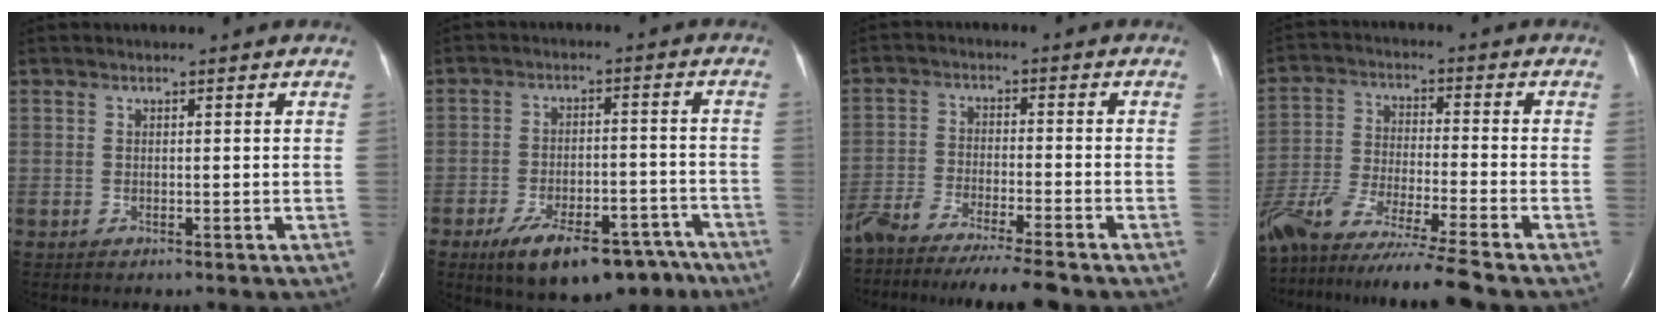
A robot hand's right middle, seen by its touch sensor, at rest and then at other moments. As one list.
[{"total": 14.8, "force": [-10.7, 6.2, 8.2], "torque": [-0.107, 0.016, -0.160]}, {"total": 14.5, "force": [-12.9, -0.1, 6.7], "torque": [-0.103, -0.032, -0.209]}, {"total": 18.8, "force": [-16.2, -1.4, 9.5], "torque": [-0.197, -0.052, -0.288]}]